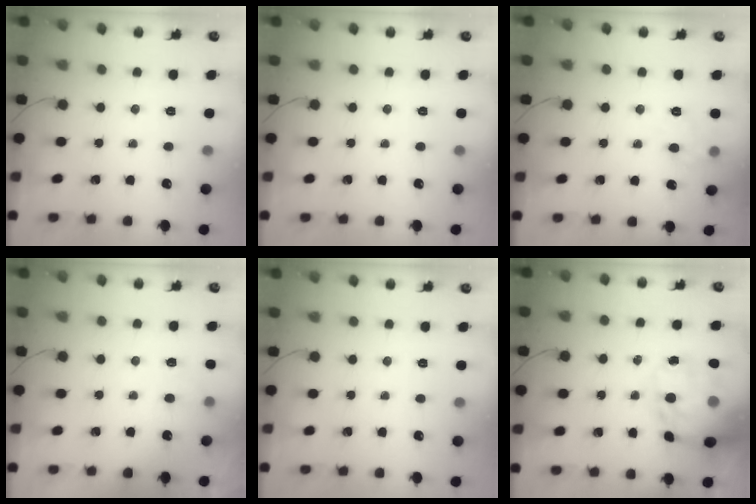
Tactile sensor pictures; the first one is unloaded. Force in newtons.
{"total": 0.0}
{"total": 8.0, "press": 7.9, "slide": 1.5}
{"total": 1.6, "press": 1.2, "slide": 1.1}
{"total": 0.0}
{"total": 18.2, "press": 17.6, "slide": 4.4}